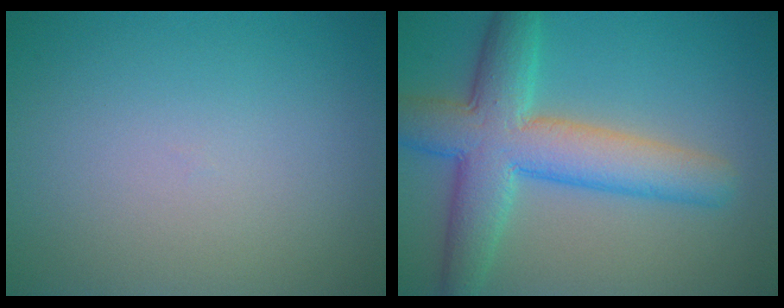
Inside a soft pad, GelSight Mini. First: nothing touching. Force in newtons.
{"total": 8.2, "press": 8.2, "slide": 0.4}